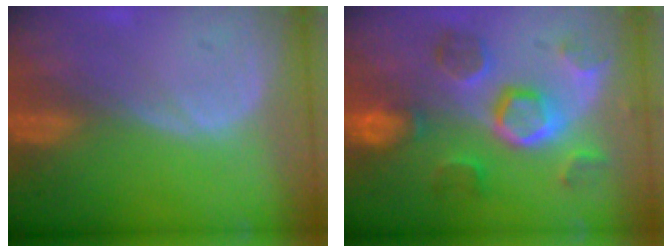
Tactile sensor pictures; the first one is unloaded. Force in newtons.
{"total": 9.1, "press": 9.0, "slide": 1.4}